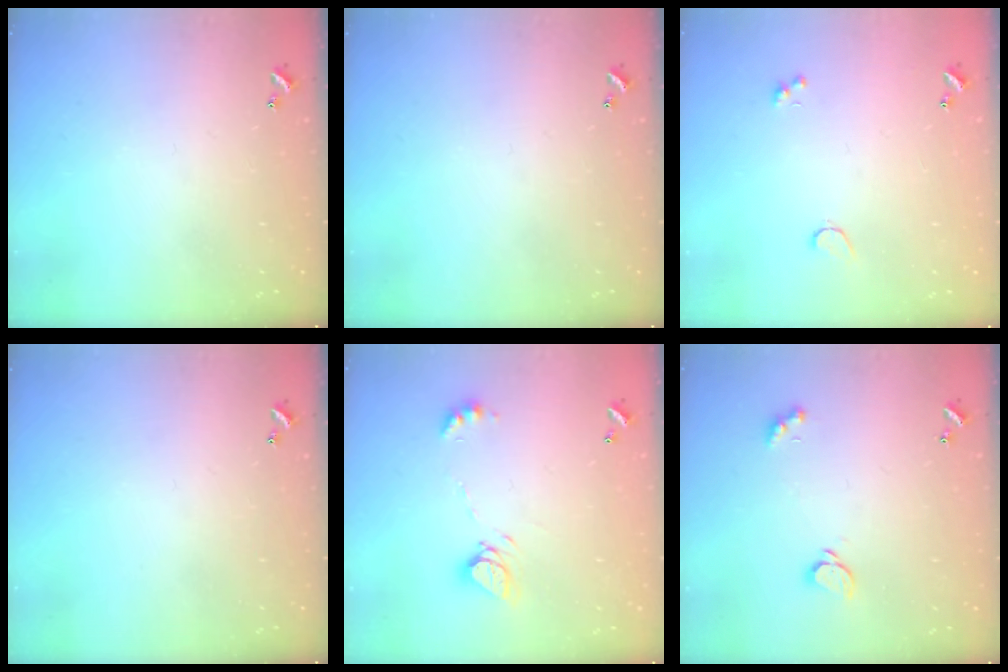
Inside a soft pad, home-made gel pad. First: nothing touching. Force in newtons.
{"total": 0.0}
{"total": 1.2, "press": 1.1, "slide": 0.6}
{"total": 0.0}
{"total": 8.6, "press": 8.6, "slide": 1.0}
{"total": 1.4, "press": 1.4, "slide": 0.3}